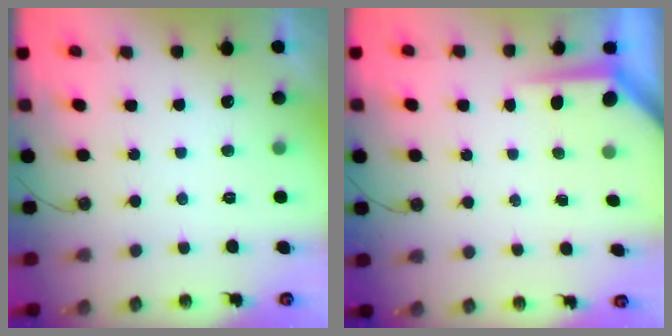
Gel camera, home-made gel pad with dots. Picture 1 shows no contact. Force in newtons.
{"total": 4.0, "press": 4.0, "slide": 0.3}